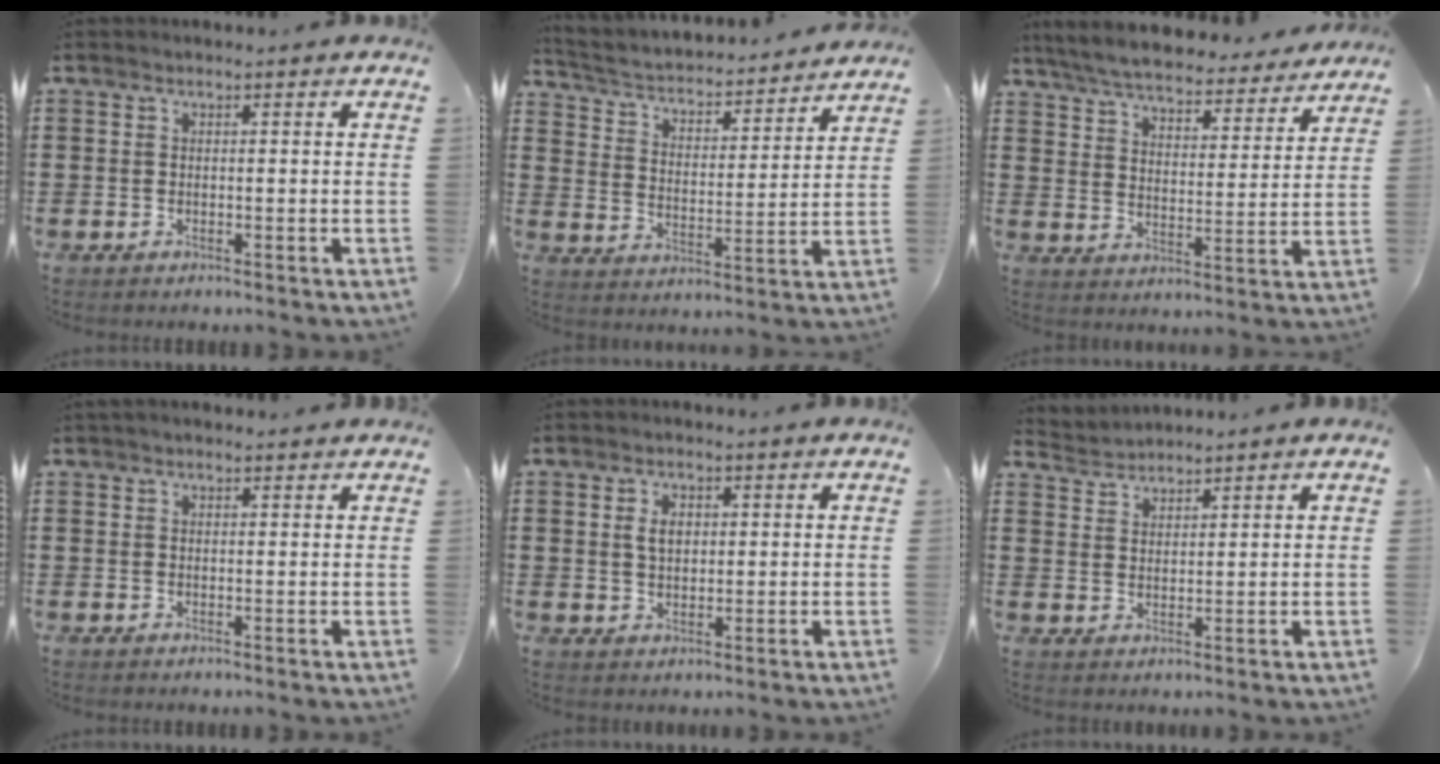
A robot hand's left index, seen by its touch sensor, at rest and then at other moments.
{"total": 2.8, "force": [2.6, 0.7, 0.5], "torque": [-0.030, -0.028, 0.033]}
{"total": 6.1, "force": [5.9, 0.4, 1.3], "torque": [-0.056, -0.041, 0.102]}
{"total": 1.1, "force": [0.9, 0.4, 0.4], "torque": [-0.009, 0.003, 0.018]}
{"total": 3.2, "force": [0.9, 2.0, 2.3], "torque": [-0.043, 0.007, 0.013]}
{"total": 2.5, "force": [2.4, 0.4, -0.6], "torque": [0.001, -0.003, 0.044]}